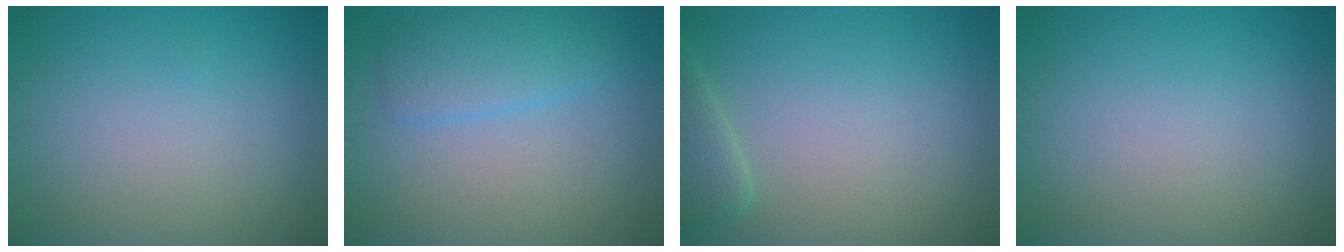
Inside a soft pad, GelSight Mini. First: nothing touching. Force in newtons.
{"total": 3.1, "press": 3.1, "slide": 0.3}
{"total": 2.2, "press": 2.2, "slide": 0.2}
{"total": 0.0}